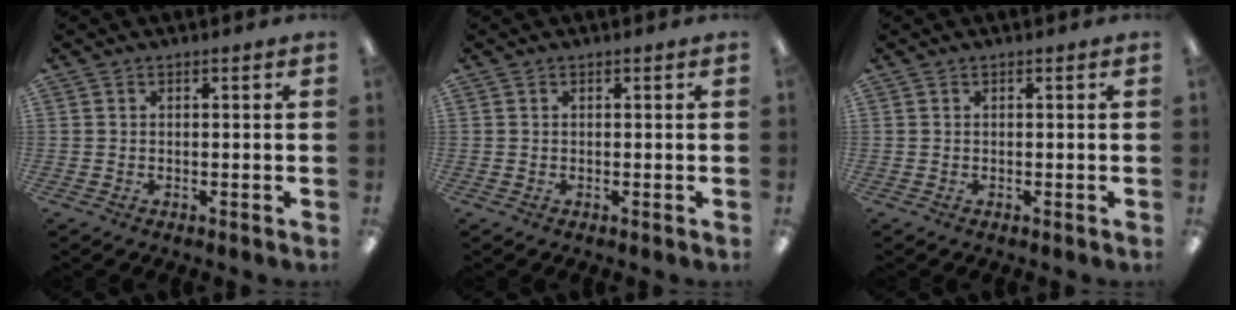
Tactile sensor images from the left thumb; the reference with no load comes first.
{"total": 0.0}
{"total": 0.0}